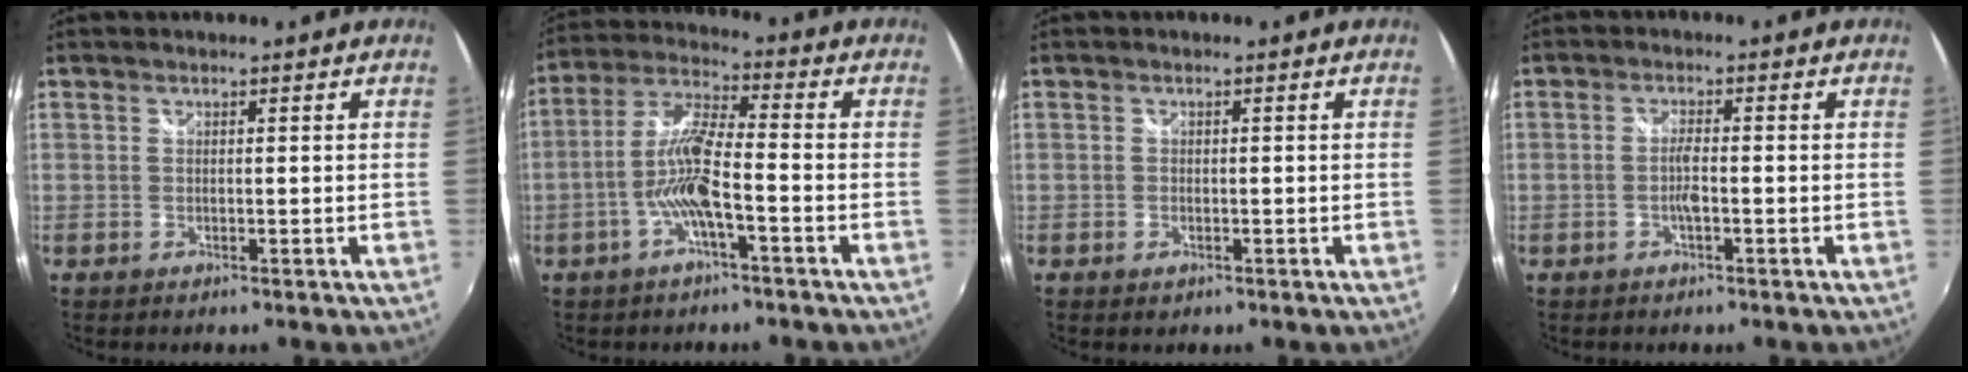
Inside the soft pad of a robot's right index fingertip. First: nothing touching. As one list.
[{"total": 9.1, "force": [-3.3, 1.2, 8.4], "torque": [-0.182, 0.005, -0.061]}, {"total": 1.2, "force": [-0.5, 1.0, 0.4], "torque": [-0.009, -0.004, -0.010]}, {"total": 2.5, "force": [-0.8, 0.3, 2.3], "torque": [-0.046, 0.001, -0.016]}]